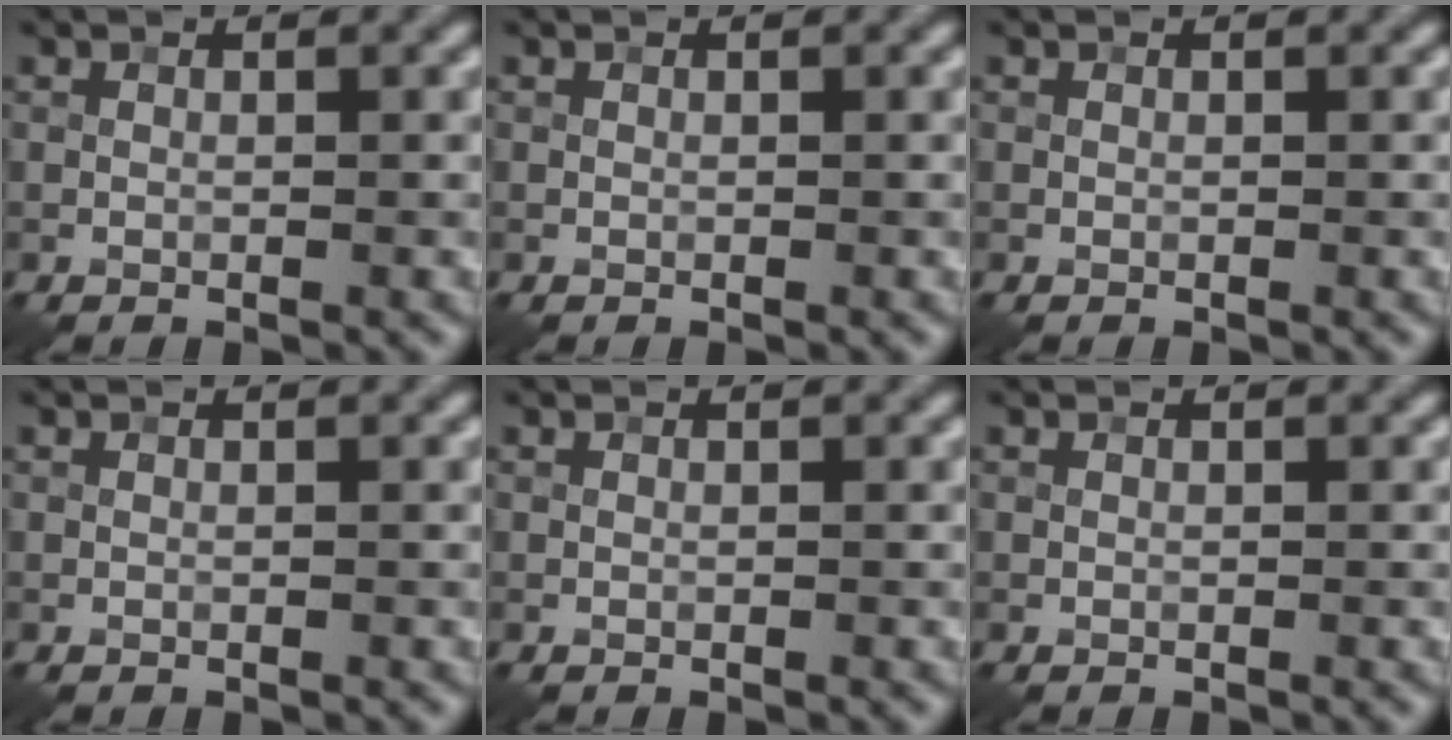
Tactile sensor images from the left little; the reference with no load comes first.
{"total": 0.0}
{"total": 0.0}
{"total": 0.0}
{"total": 0.0}
{"total": 0.0}